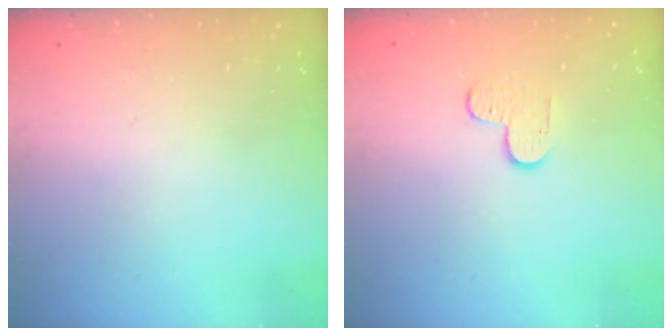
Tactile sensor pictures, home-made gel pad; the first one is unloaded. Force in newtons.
{"total": 3.7, "press": 3.7, "slide": 0.4}